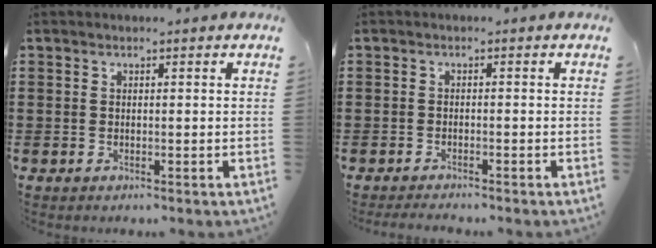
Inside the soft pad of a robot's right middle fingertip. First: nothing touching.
{"total": 1.3, "force": [-1.3, 0.0, 0.3], "torque": [-0.007, 0.000, -0.025]}